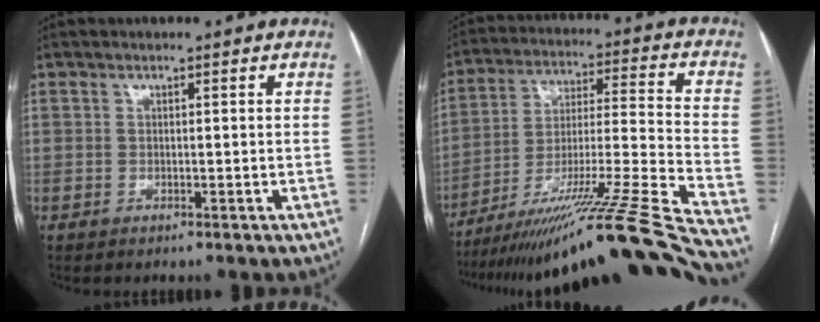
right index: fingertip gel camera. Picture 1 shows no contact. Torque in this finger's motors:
{"motor_torque": [1.21, -0.93, 0.75, 0.21]}